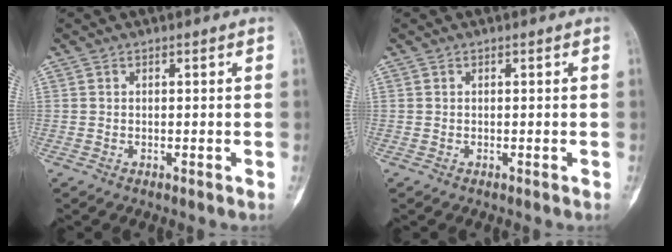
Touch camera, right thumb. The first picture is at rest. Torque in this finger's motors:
{"motor_torque": [0.00, 0.00, -0.02, -0.03, 0.00]}